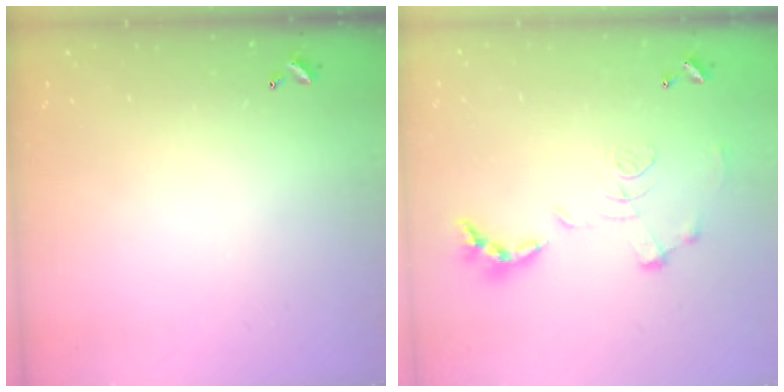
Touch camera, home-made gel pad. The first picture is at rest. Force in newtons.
{"total": 1.2, "press": 0.4, "slide": 1.1}